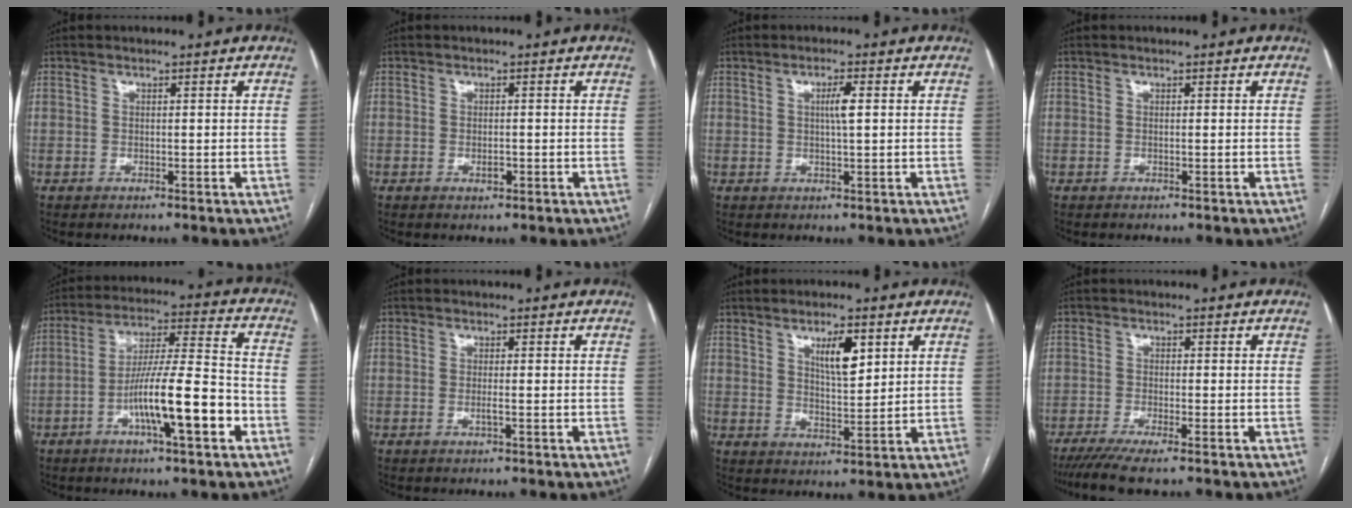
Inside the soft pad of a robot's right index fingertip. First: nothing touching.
{"total": 1.3, "force": [-0.4, 0.6, 1.1], "torque": [-0.020, -0.001, -0.005]}
{"total": 2.7, "force": [0.5, 0.1, 2.6], "torque": [-0.048, 0.001, 0.008]}
{"total": 0.0}
{"total": 13.3, "force": [-5.1, 1.1, 12.3], "torque": [-0.212, 0.005, -0.084]}
{"total": 1.1, "force": [-0.4, -0.1, 1.1], "torque": [-0.023, -0.003, -0.006]}
{"total": 5.9, "force": [2.8, 1.7, 4.9], "torque": [-0.085, -0.002, 0.051]}
{"total": 6.0, "force": [-4.7, 0.3, 3.8], "torque": [-0.061, -0.014, -0.078]}